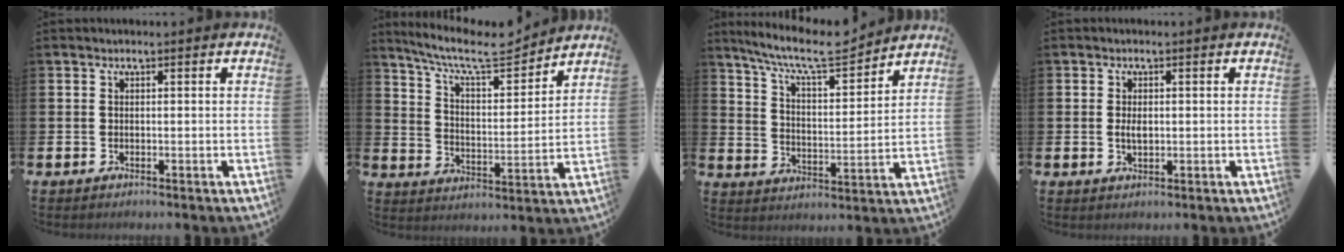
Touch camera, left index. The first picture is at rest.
{"total": 9.4, "force": [8.3, 1.9, 4.0], "torque": [-0.099, -0.050, 0.142]}
{"total": 9.2, "force": [8.3, 1.4, 3.7], "torque": [-0.093, -0.051, 0.144]}
{"total": 1.8, "force": [0.1, 1.0, 1.5], "torque": [-0.021, 0.001, -0.002]}